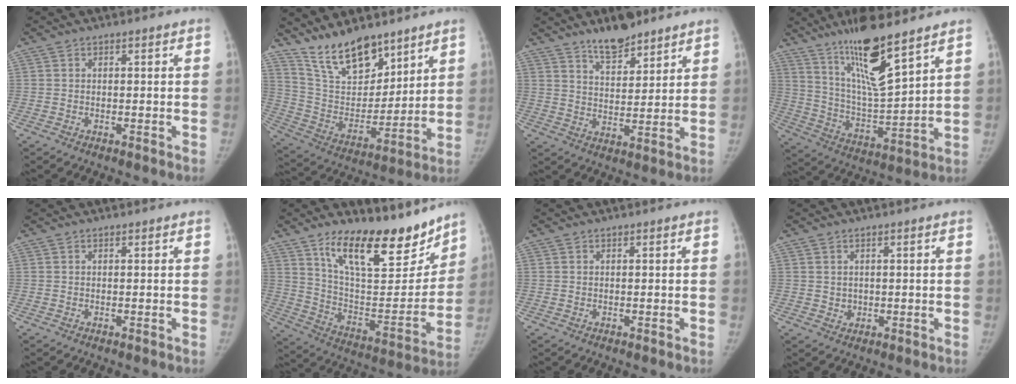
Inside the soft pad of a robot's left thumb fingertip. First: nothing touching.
{"total": 15.6, "force": [12.1, 6.7, 7.1], "torque": [-0.083, -0.074, 0.232]}
{"total": 9.0, "force": [7.1, 3.2, 4.5], "torque": [-0.049, -0.049, 0.123]}
{"total": 16.6, "force": [11.2, 2.6, 12.0], "torque": [-0.200, -0.070, 0.214]}
{"total": 0.0}
{"total": 23.6, "force": [16.7, 8.8, 14.2], "torque": [-0.168, -0.090, 0.273]}
{"total": 0.0}
{"total": 1.6, "force": [0.5, 1.5, 0.4], "torque": [-0.001, -0.004, 0.013]}